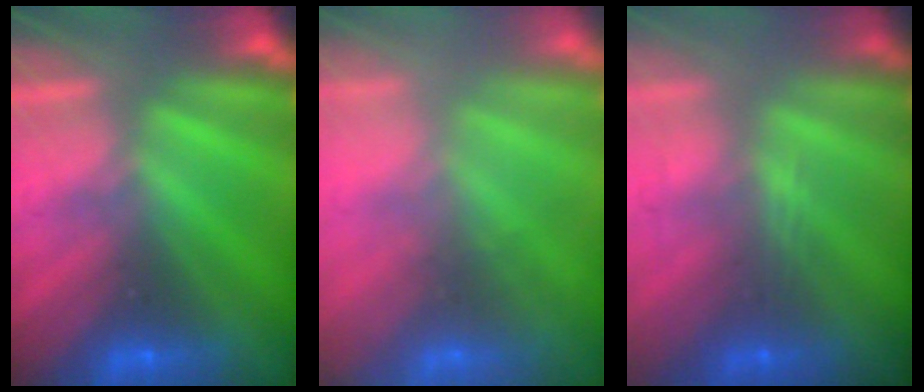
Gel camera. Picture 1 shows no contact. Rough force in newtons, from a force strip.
{"total": 10.5}
{"total": 2.7}